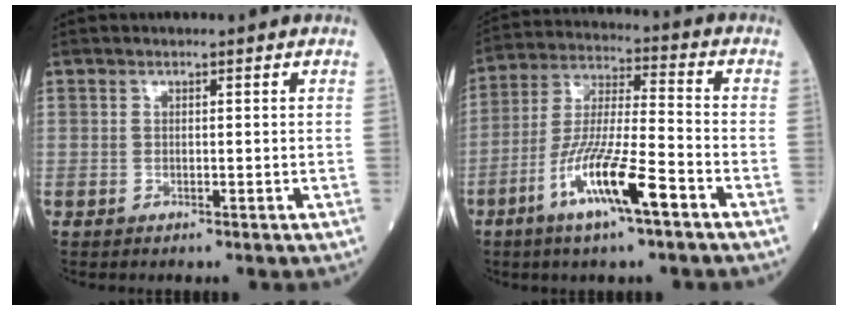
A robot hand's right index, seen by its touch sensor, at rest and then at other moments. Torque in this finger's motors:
{"motor_torque": [0.73, -0.28, 0.86, 0.21]}